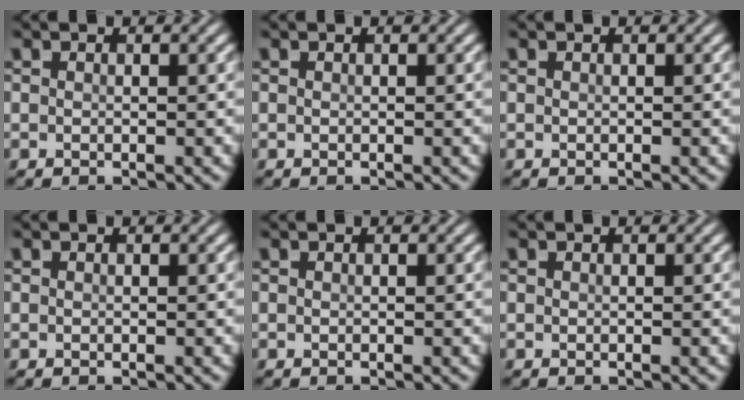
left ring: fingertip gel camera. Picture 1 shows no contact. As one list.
[{"total": 0.0}, {"total": 0.0}, {"total": 0.0}, {"total": 0.0}, {"total": 0.0}]